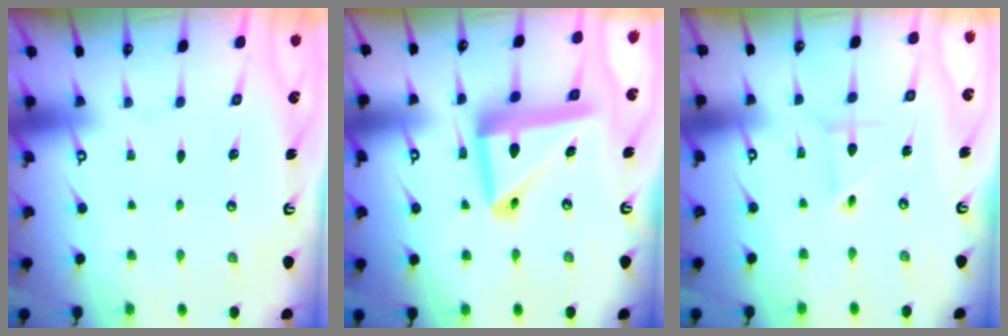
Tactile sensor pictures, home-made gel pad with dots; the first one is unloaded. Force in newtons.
{"total": 16.3, "press": 16.2, "slide": 1.8}
{"total": 2.4, "press": 2.4, "slide": 0.3}